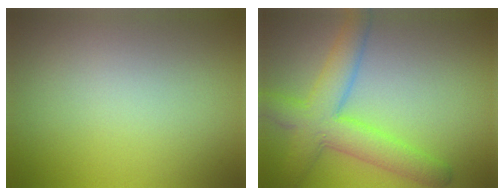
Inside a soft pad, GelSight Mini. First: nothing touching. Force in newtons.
{"total": 6.5, "press": 6.5, "slide": 0.2}